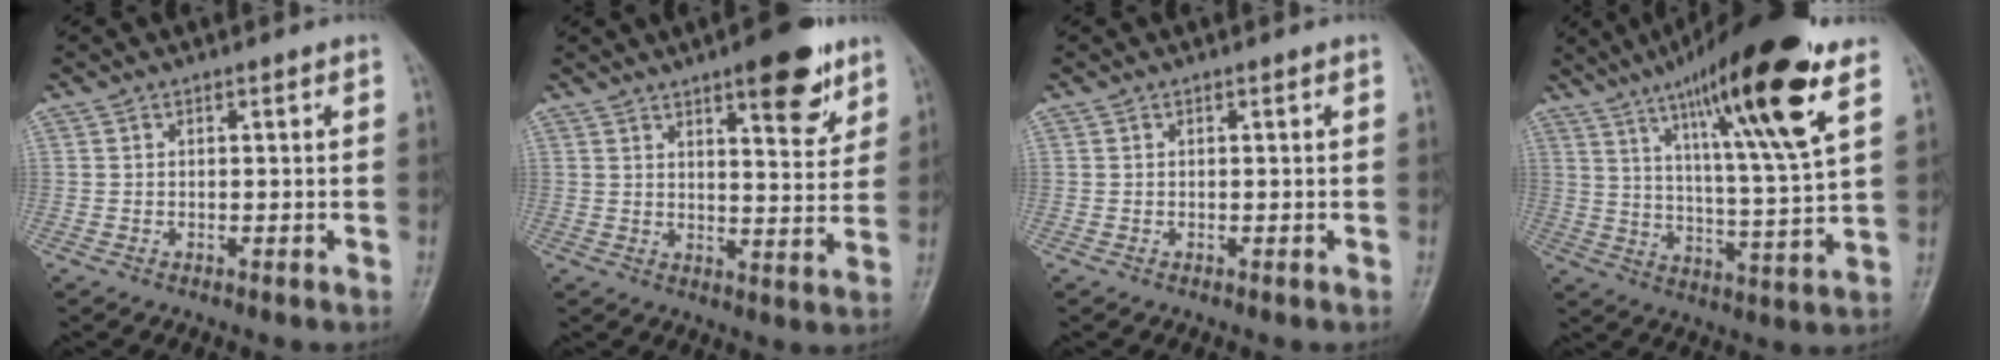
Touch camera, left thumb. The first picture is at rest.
{"total": 11.4, "force": [6.8, 3.8, 8.3], "torque": [-0.086, -0.035, 0.091]}
{"total": 0.0}
{"total": 21.5, "force": [12.0, 2.5, 17.6], "torque": [-0.273, -0.043, 0.192]}